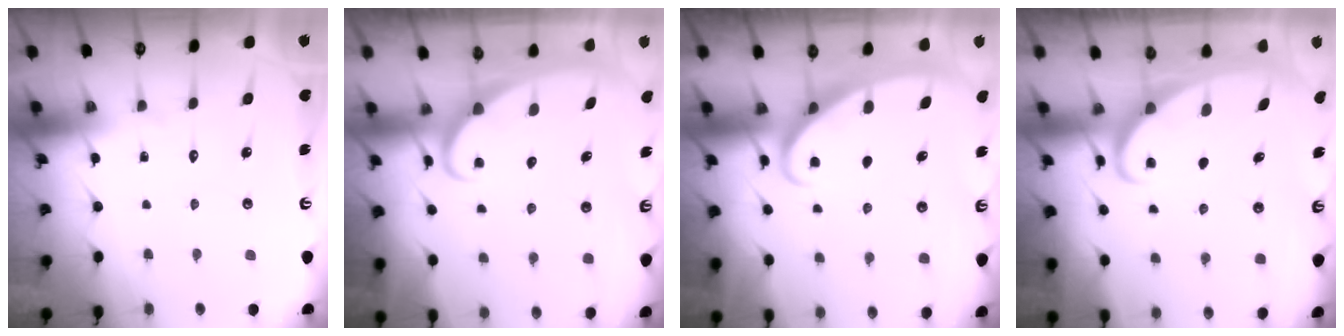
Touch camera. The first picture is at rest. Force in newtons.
{"total": 2.5, "press": 2.5, "slide": 0.5}
{"total": 2.7, "press": 2.7, "slide": 0.3}
{"total": 2.2, "press": 2.2, "slide": 0.3}